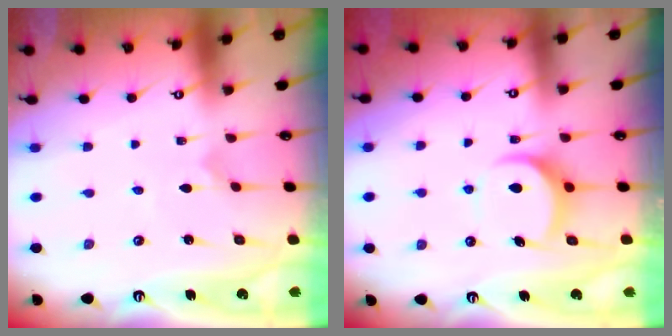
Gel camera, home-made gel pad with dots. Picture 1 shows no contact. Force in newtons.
{"total": 8.4, "press": 8.4, "slide": 0.6}